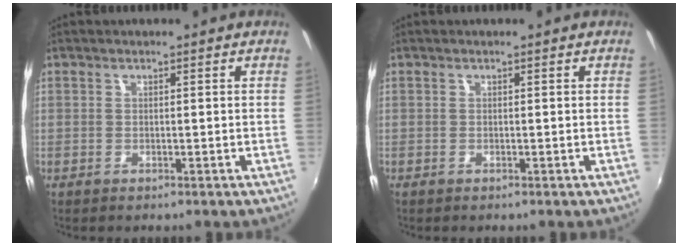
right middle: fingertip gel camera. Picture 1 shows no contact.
{"total": 0.0}